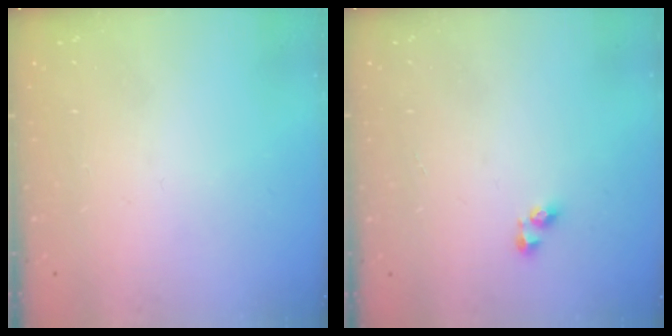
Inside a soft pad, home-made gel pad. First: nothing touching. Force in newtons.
{"total": 3.8, "press": 3.7, "slide": 0.5}